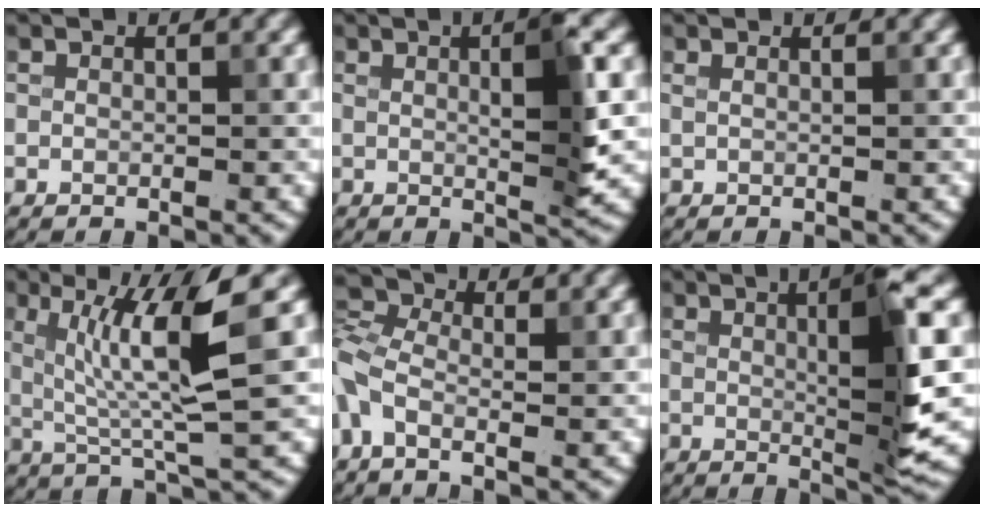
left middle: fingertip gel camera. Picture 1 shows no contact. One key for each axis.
{"total": 4.9, "fx": 0.9, "fy": 0.7, "fz": 4.8, "tx": -0.069, "ty": 0.001, "tz": 0.015}
{"total": 1.5, "fx": 1.0, "fy": 0.6, "fz": 0.9, "tx": -0.009, "ty": -0.006, "tz": 0.002}
{"total": 6.6, "fx": 1.8, "fy": 0.6, "fz": 6.3, "tx": -0.129, "ty": -0.003, "tz": 0.035}
{"total": 4.5, "fx": -1.4, "fy": 2.3, "fz": 3.6, "tx": -0.091, "ty": 0.004, "tz": -0.051}
{"total": 7.3, "fx": 1.3, "fy": 1.0, "fz": 7.1, "tx": -0.099, "ty": 0.001, "tz": 0.023}